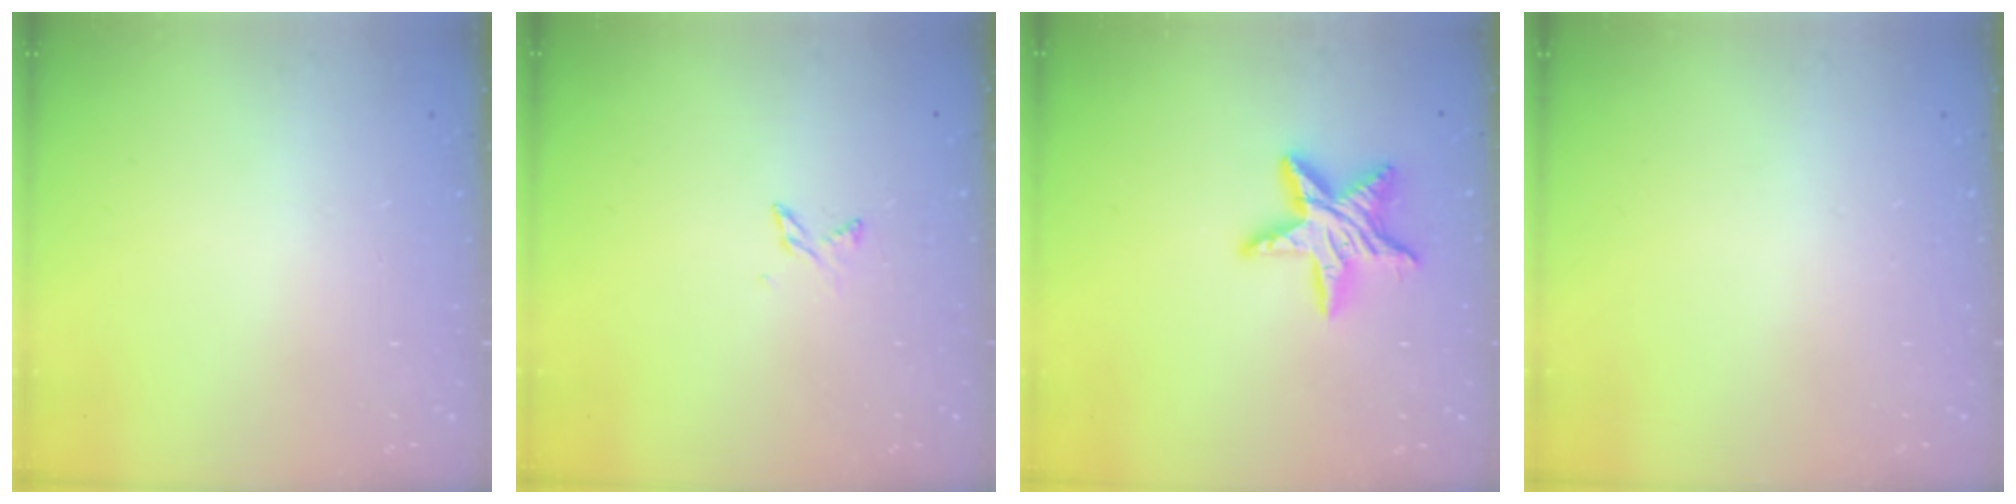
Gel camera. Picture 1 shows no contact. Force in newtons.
{"total": 2.7, "press": 2.7, "slide": 0.4}
{"total": 13.2, "press": 13.2, "slide": 0.6}
{"total": 0.0}